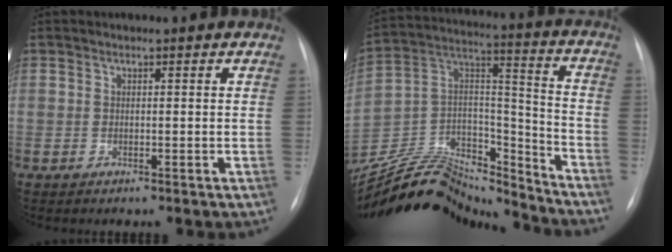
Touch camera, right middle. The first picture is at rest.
{"total": 22.8, "force": [-21.2, 4.8, 6.8], "torque": [-0.150, 0.025, -0.359]}